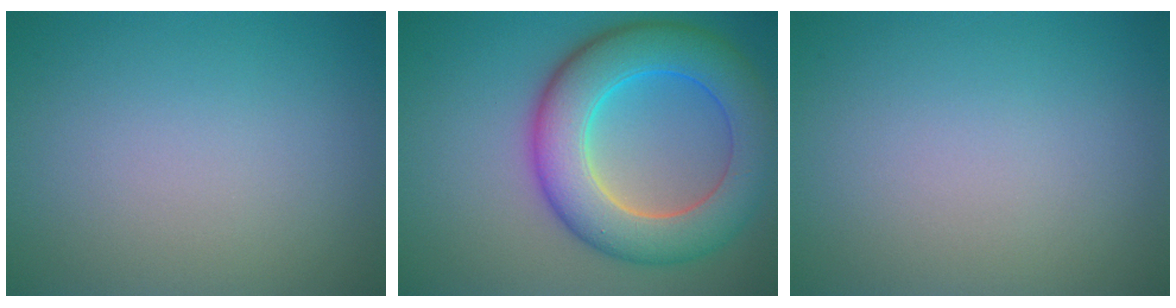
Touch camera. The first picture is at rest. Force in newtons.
{"total": 9.2, "press": 9.2, "slide": 0.2}
{"total": 0.0}